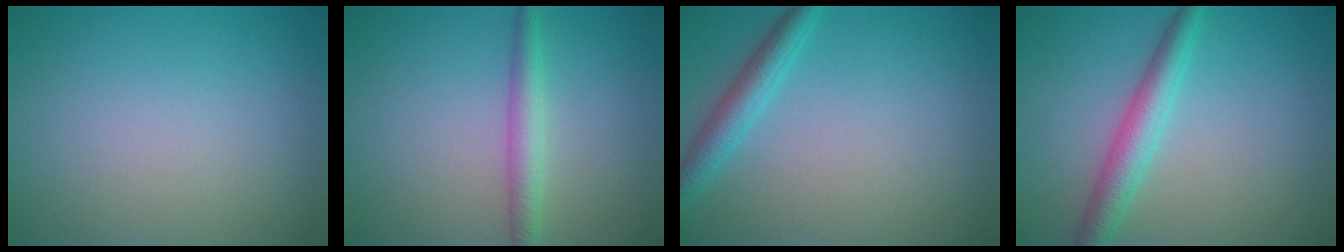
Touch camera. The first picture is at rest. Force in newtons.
{"total": 2.6, "press": 2.6, "slide": 0.1}
{"total": 2.8, "press": 2.8, "slide": 0.1}
{"total": 3.6, "press": 3.6, "slide": 0.1}